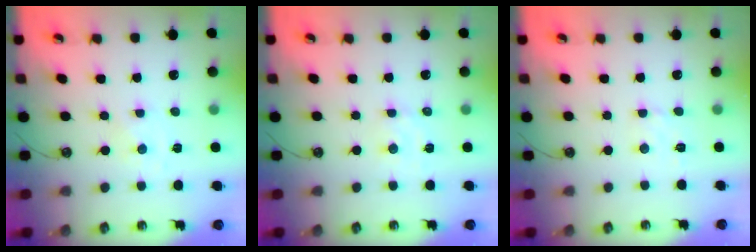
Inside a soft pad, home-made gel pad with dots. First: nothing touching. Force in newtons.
{"total": 2.9, "press": 2.9, "slide": 0.6}
{"total": 2.1, "press": 2.0, "slide": 0.6}